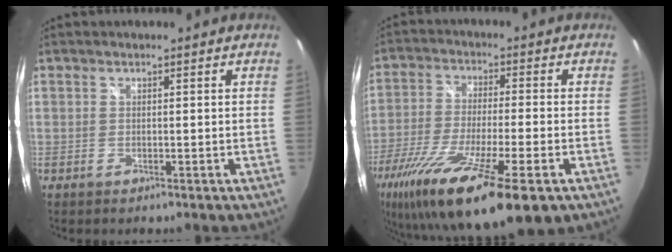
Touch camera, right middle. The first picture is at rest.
{"total": 22.5, "force": [-13.3, 4.3, 17.6], "torque": [-0.333, -0.070, -0.228]}